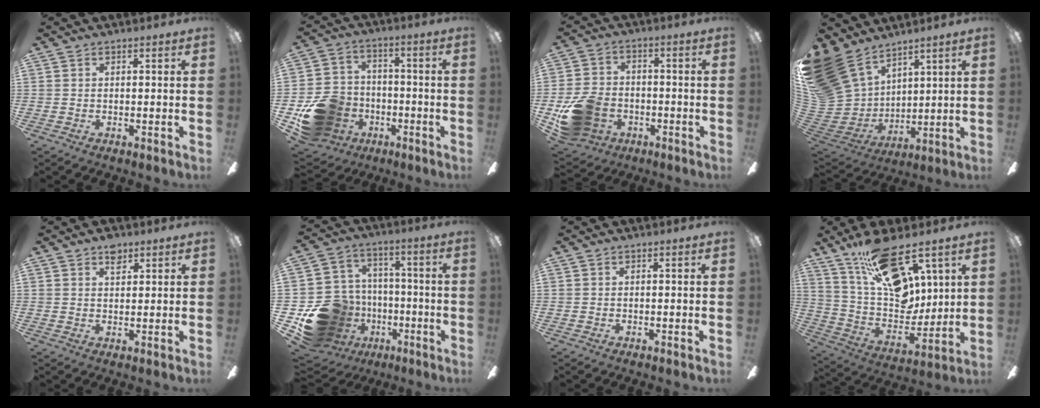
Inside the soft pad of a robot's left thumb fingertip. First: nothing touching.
{"total": 16.4, "force": [-7.2, 12.9, 7.2], "torque": [-0.150, 0.053, -0.113]}
{"total": 13.6, "force": [-5.6, 10.2, 7.0], "torque": [-0.145, 0.039, -0.095]}
{"total": 22.1, "force": [13.0, 14.7, 10.1], "torque": [-0.240, -0.077, 0.257]}
{"total": 3.6, "force": [2.5, 2.0, 1.7], "torque": [-0.014, -0.007, 0.041]}
{"total": 19.1, "force": [-7.7, 15.9, 7.2], "torque": [-0.155, 0.053, -0.088]}
{"total": 0.0}
{"total": 20.3, "force": [13.4, 9.3, 12.1], "torque": [-0.216, -0.080, 0.240]}